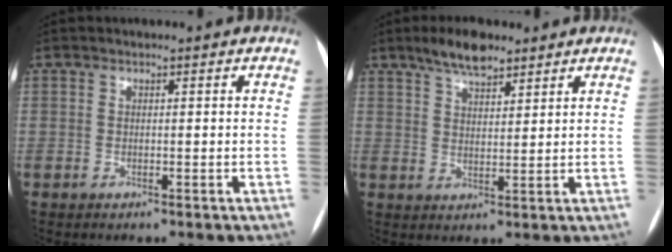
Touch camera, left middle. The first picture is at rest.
{"total": 6.1, "force": [4.7, 2.0, 3.4], "torque": [-0.065, 0.008, 0.084]}